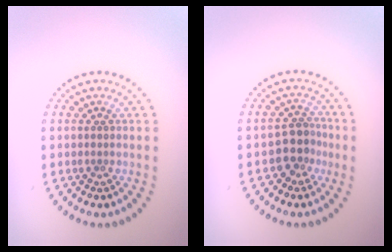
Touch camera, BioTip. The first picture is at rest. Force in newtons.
{"total": 2.8, "press": 2.2, "slide": 1.6}